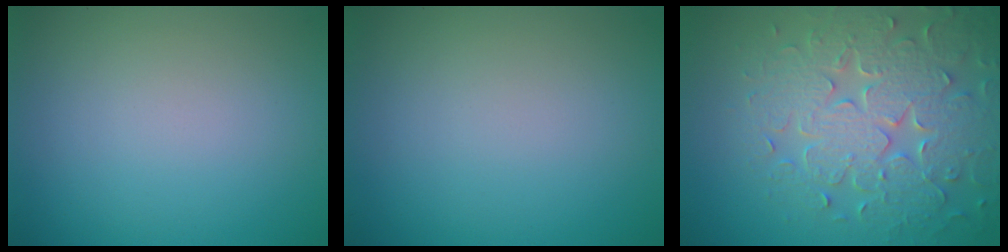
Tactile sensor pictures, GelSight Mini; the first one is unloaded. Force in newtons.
{"total": 0.0}
{"total": 7.7, "press": 6.1, "slide": 4.7}